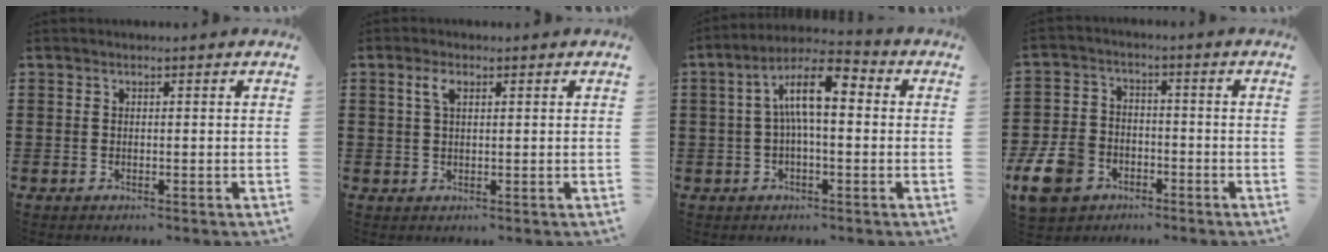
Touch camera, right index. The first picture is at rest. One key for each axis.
{"total": 2.5, "fx": 1.0, "fy": 1.0, "fz": 2.1, "tx": -0.046, "ty": 0.006, "tz": 0.017}
{"total": 8.9, "fx": 0.9, "fy": 3.1, "fz": 8.4, "tx": -0.173, "ty": 0.011, "tz": 0.010}
{"total": 7.6, "fx": -4.4, "fy": 4.9, "fz": 3.9, "tx": -0.125, "ty": 0.003, "tz": -0.094}